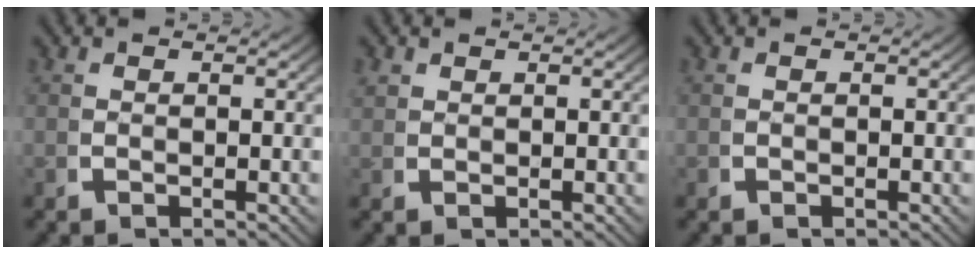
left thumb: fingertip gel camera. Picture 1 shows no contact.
{"total": 1.0, "force": [0.9, 0.5, 0.2], "torque": [-0.005, 0.000, 0.022]}
{"total": 0.0}